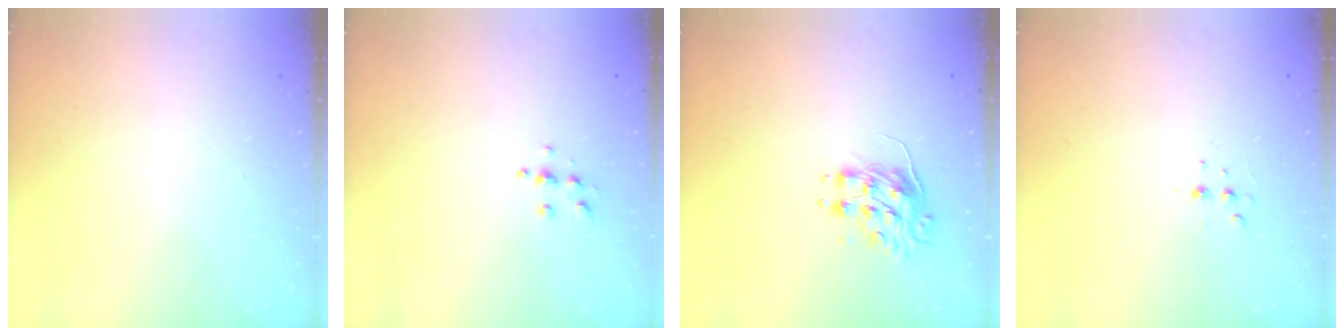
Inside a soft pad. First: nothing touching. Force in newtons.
{"total": 5.4, "press": 5.4, "slide": 0.5}
{"total": 8.2, "press": 8.2, "slide": 0.1}
{"total": 3.5, "press": 3.4, "slide": 0.5}